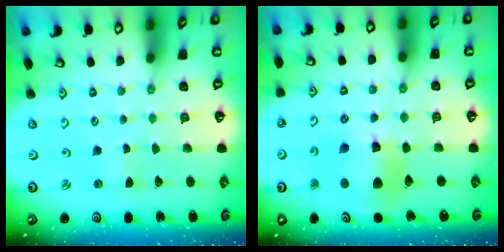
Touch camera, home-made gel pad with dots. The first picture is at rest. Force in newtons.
{"total": 11.8, "press": 11.7, "slide": 1.7}